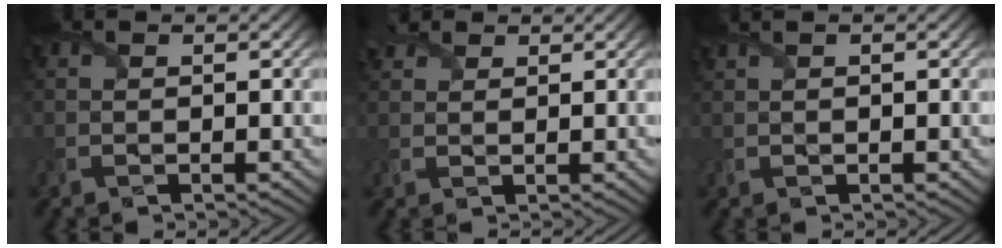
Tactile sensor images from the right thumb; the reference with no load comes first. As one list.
[{"total": 2.3, "force": [1.8, 1.2, 0.7], "torque": [-0.021, 0.010, 0.038]}, {"total": 1.1, "force": [0.8, 0.3, 0.7], "torque": [-0.023, 0.005, 0.013]}]